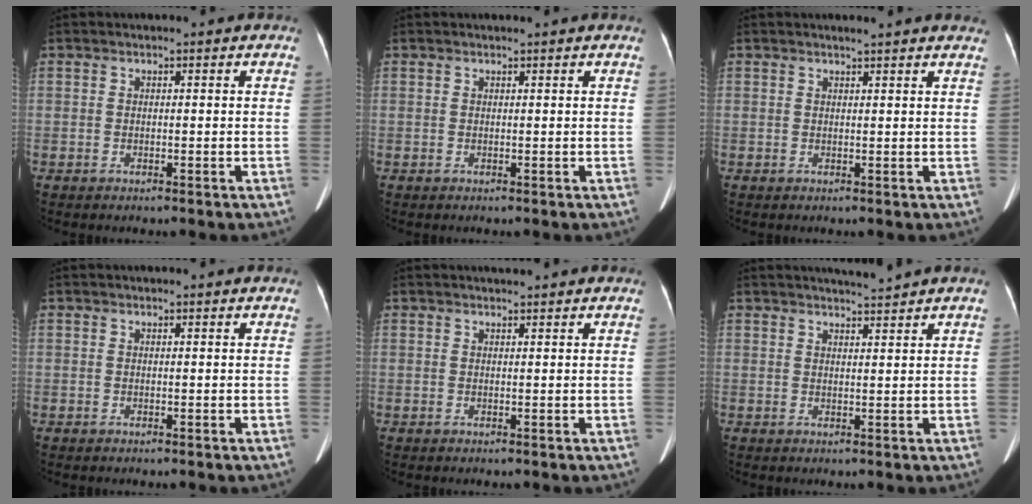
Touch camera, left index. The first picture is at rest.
{"total": 0.6, "force": [0.6, -0.1, 0.2], "torque": [-0.005, 0.003, 0.013]}
{"total": 6.0, "force": [5.5, 0.3, 2.4], "torque": [-0.031, 0.013, 0.051]}
{"total": 0.6, "force": [0.5, 0.1, 0.1], "torque": [-0.006, 0.006, 0.002]}
{"total": 1.7, "force": [1.6, -0.1, 0.6], "torque": [-0.010, 0.012, 0.027]}
{"total": 2.6, "force": [2.4, -1.0, 0.3], "torque": [-0.007, -0.007, 0.041]}